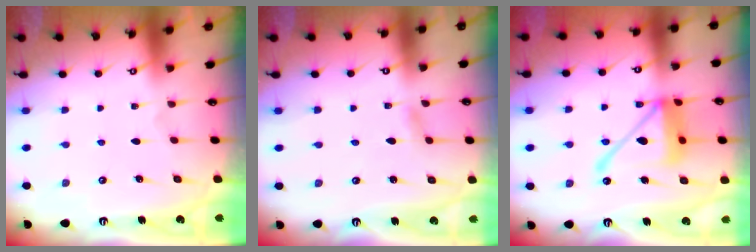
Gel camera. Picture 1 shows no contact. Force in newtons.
{"total": 2.4, "press": 2.4, "slide": 0.3}
{"total": 15.2, "press": 15.1, "slide": 1.8}